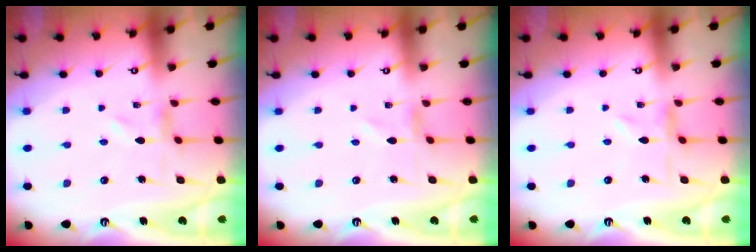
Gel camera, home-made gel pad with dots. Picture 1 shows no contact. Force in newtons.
{"total": 0.9, "press": 0.8, "slide": 0.1}
{"total": 1.5, "press": 1.4, "slide": 0.4}